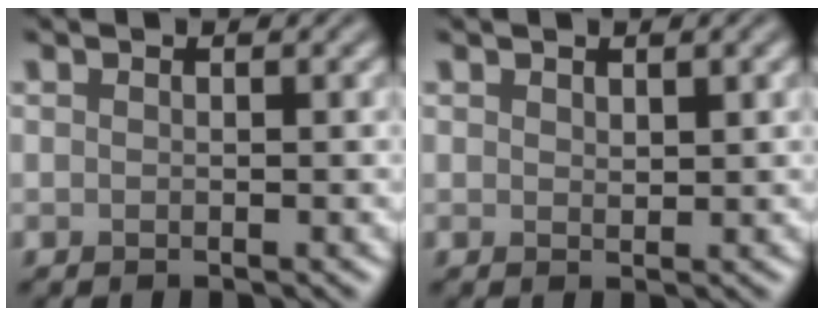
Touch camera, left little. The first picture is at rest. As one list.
[{"total": 1.0, "force": [0.7, 0.4, 0.6], "torque": [-0.011, -0.002, 0.014]}]